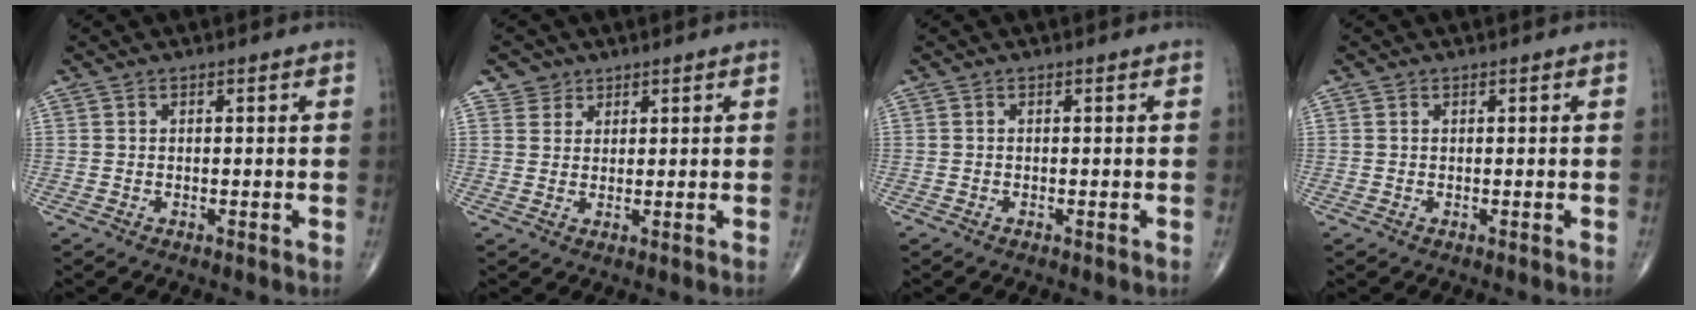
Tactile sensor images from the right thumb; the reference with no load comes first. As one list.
[{"total": 2.6, "force": [1.6, 2.1, 0.0], "torque": [0.020, -0.007, 0.018]}, {"total": 0.0}, {"total": 0.0}]